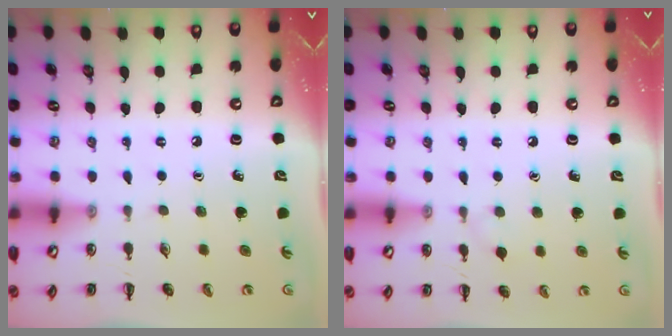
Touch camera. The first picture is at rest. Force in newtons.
{"total": 3.9, "press": 3.6, "slide": 1.6}